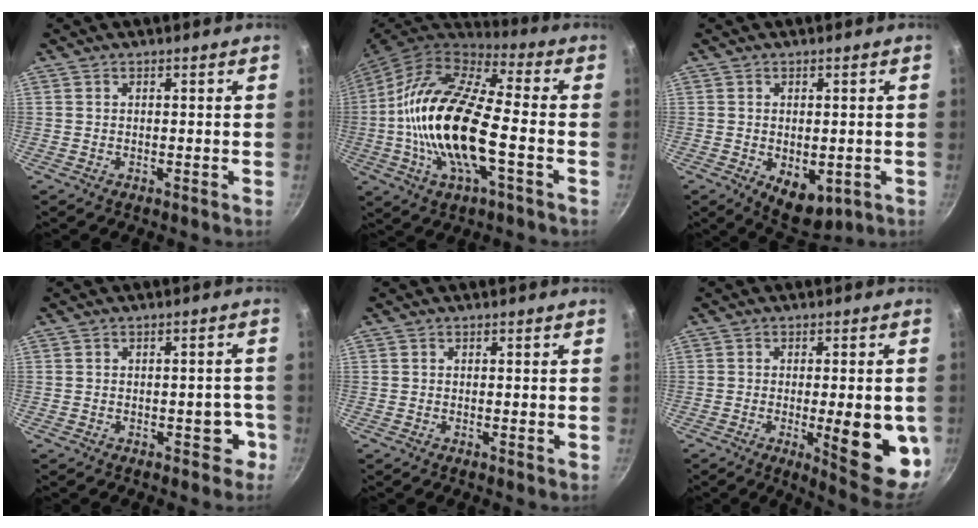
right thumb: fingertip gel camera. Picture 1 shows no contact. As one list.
[{"total": 21.6, "force": [-3.1, 8.5, 19.6], "torque": [-0.376, 0.026, -0.078]}, {"total": 7.6, "force": [-1.7, 4.7, 5.7], "torque": [-0.063, -0.009, -0.010]}, {"total": 4.1, "force": [-1.6, 2.6, 2.7], "torque": [0.003, 0.022, -0.020]}, {"total": 0.6, "force": [0.0, 0.3, 0.6], "torque": [-0.008, -0.001, -0.002]}, {"total": 14.7, "force": [-2.7, 4.4, 13.7], "torque": [-0.150, -0.005, -0.028]}]